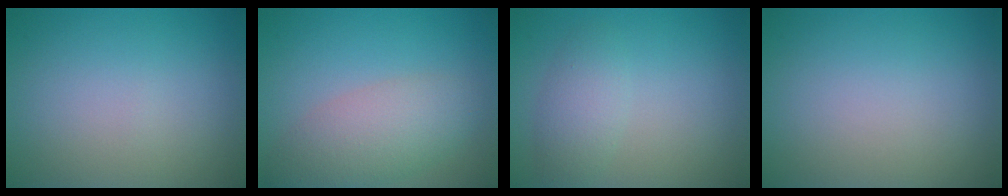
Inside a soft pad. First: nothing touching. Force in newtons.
{"total": 4.7, "press": 4.7, "slide": 0.2}
{"total": 2.4, "press": 2.4, "slide": 0.1}
{"total": 0.0}